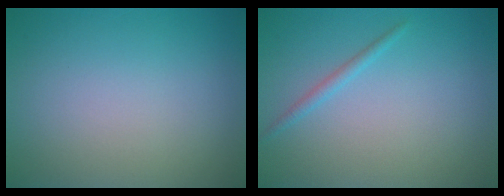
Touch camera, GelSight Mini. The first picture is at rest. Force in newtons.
{"total": 1.0, "press": 1.0, "slide": 0.0}